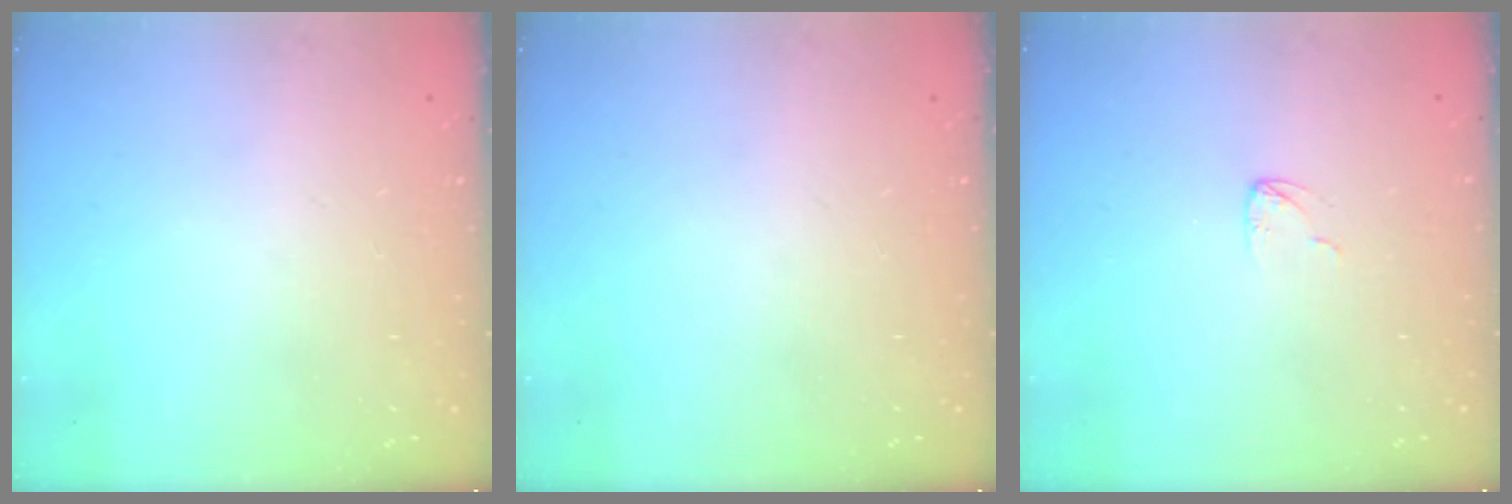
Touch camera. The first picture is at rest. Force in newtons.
{"total": 0.0}
{"total": 3.0, "press": 2.9, "slide": 0.3}